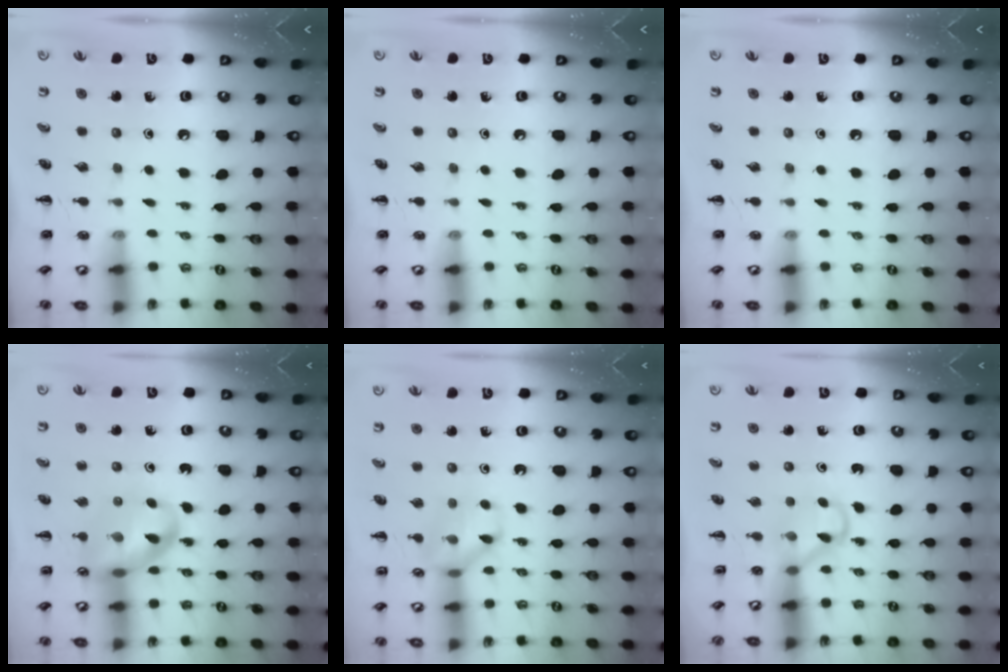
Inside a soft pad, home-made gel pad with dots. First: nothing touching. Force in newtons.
{"total": 0.0}
{"total": 0.0}
{"total": 13.8, "press": 13.3, "slide": 3.6}
{"total": 10.1, "press": 10.1, "slide": 0.1}
{"total": 3.4, "press": 3.2, "slide": 1.0}